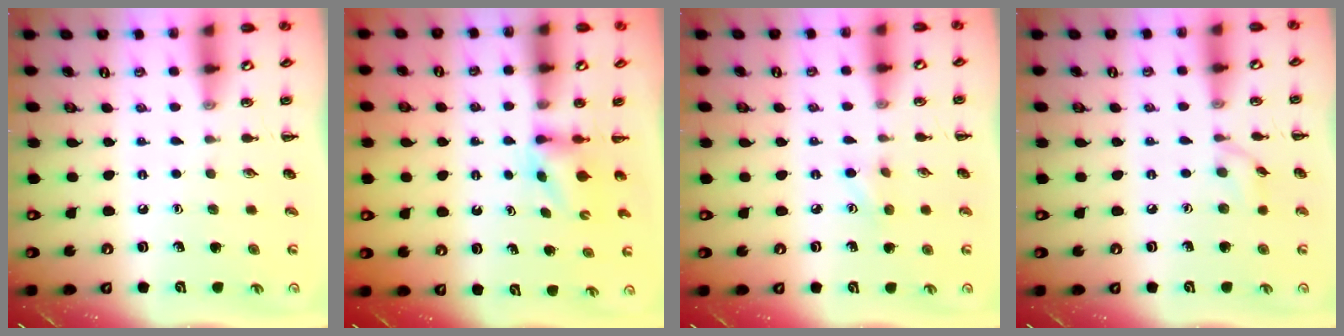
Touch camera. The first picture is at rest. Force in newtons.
{"total": 2.7, "press": 2.5, "slide": 1.0}
{"total": 3.4, "press": 3.3, "slide": 1.0}
{"total": 6.0, "press": 6.0, "slide": 0.6}